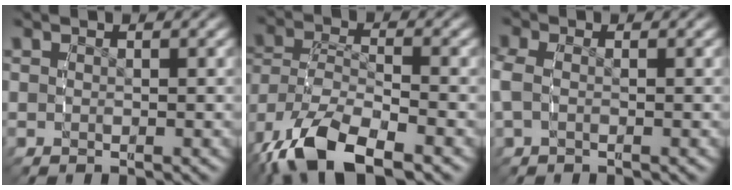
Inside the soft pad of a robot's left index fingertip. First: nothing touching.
{"total": 7.7, "force": [-4.2, 3.8, 5.2], "torque": [-0.127, -0.043, -0.050]}
{"total": 1.8, "force": [-0.2, 1.0, 1.5], "torque": [-0.044, -0.004, -0.001]}